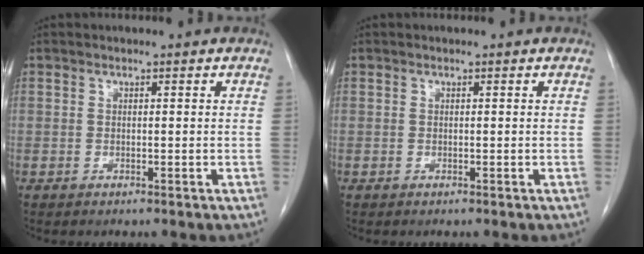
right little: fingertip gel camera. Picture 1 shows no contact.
{"total": 0.0}